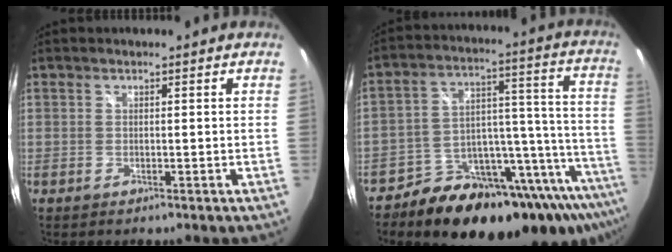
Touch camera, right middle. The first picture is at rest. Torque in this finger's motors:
{"motor_torque": [1.03, -1.11, 0.20, 0.12]}